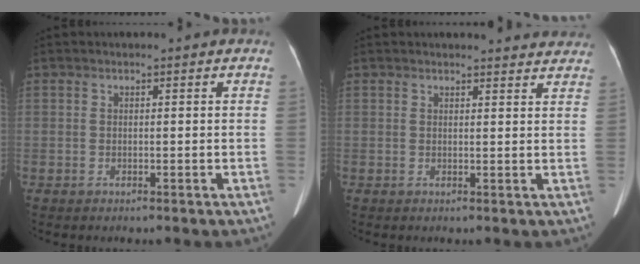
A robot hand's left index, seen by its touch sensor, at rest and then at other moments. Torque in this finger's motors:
{"motor_torque": [0.25, -0.26, 0.00, 0.01]}